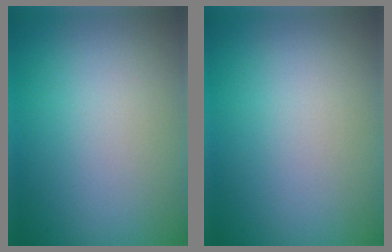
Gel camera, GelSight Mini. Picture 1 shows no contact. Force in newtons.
{"total": 0.0}